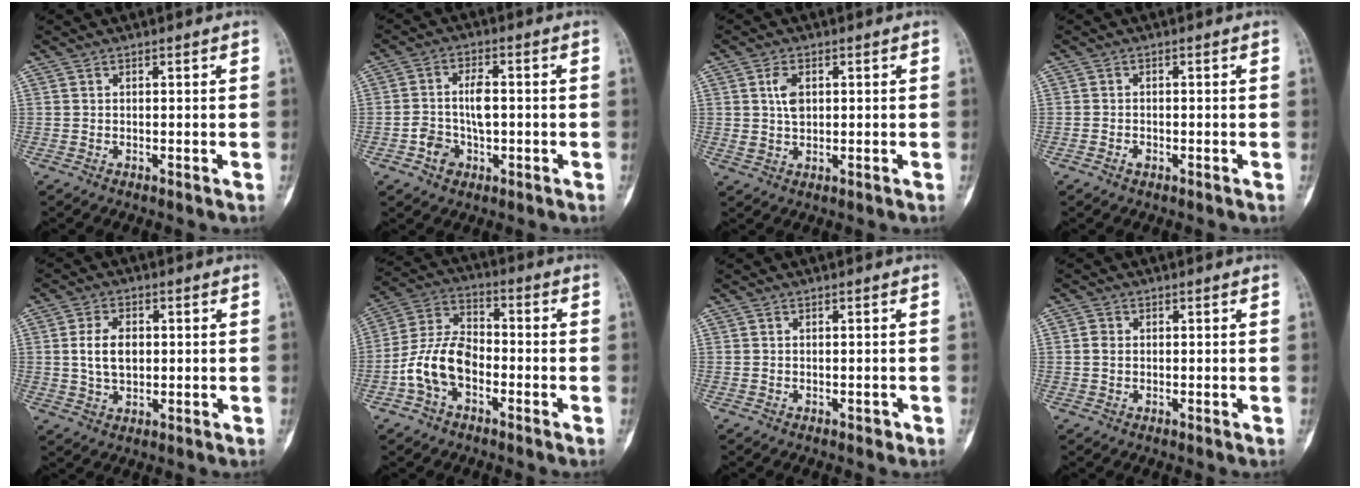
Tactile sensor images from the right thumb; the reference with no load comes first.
{"total": 6.7, "force": [-1.2, 4.5, 4.9], "torque": [-0.073, 0.021, -0.019]}
{"total": 4.2, "force": [1.0, 2.5, 3.2], "torque": [-0.059, -0.003, 0.020]}
{"total": 1.1, "force": [-0.6, 0.8, 0.5], "torque": [-0.004, 0.007, -0.011]}
{"total": 6.7, "force": [0.5, 4.3, 5.0], "torque": [-0.083, 0.002, 0.012]}
{"total": 11.3, "force": [-3.8, 7.0, 8.0], "torque": [-0.153, 0.039, -0.079]}
{"total": 0.7, "force": [-0.4, 0.4, 0.3], "torque": [-0.004, 0.001, -0.005]}
{"total": 1.8, "force": [-0.1, 1.5, 0.9], "torque": [-0.011, 0.003, -0.003]}